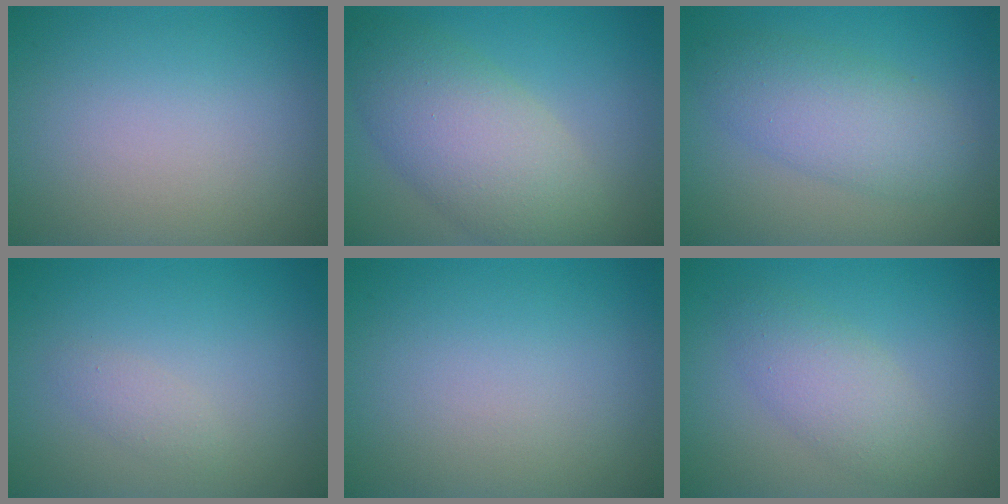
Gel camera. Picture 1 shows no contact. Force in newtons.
{"total": 7.2, "press": 7.2, "slide": 0.4}
{"total": 4.8, "press": 4.8, "slide": 0.0}
{"total": 1.1, "press": 1.1, "slide": 0.1}
{"total": 0.0}
{"total": 3.1, "press": 3.1, "slide": 0.1}